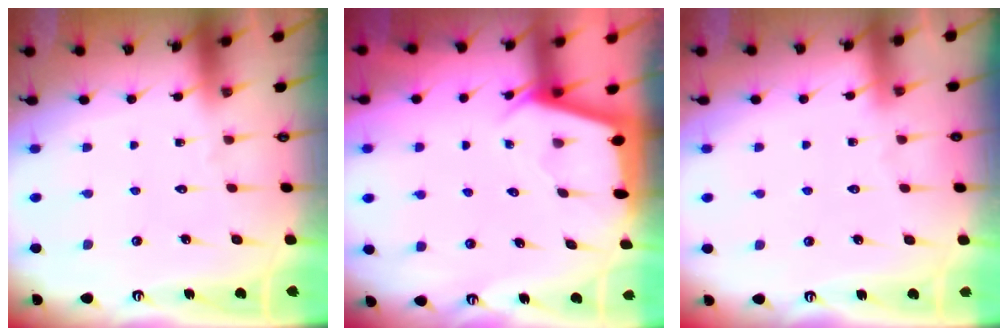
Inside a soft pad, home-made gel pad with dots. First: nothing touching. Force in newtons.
{"total": 2.3, "press": 2.3, "slide": 0.3}
{"total": 1.6, "press": 1.6, "slide": 0.3}